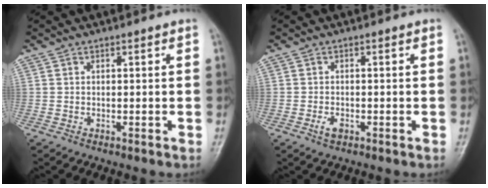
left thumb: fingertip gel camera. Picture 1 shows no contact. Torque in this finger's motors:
{"motor_torque": [-0.25, 0.75, 0.43, 0.06, 0.01]}